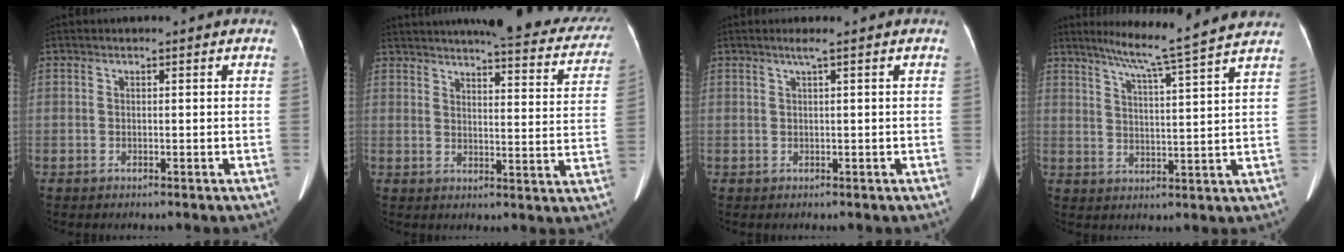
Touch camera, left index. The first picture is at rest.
{"total": 22.4, "force": [19.6, 4.0, 10.2], "torque": [-0.121, -0.024, 0.220]}
{"total": 1.1, "force": [0.5, -0.3, 0.9], "torque": [-0.026, 0.003, 0.016]}
{"total": 12.5, "force": [10.6, -1.8, 6.3], "torque": [-0.107, -0.003, 0.141]}